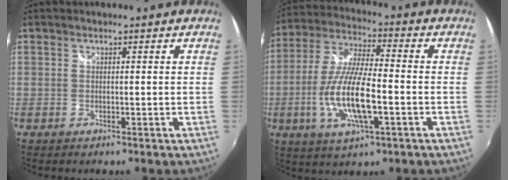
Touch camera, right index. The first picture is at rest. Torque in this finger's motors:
{"motor_torque": [0.52, -0.25, 0.55, 0.21]}